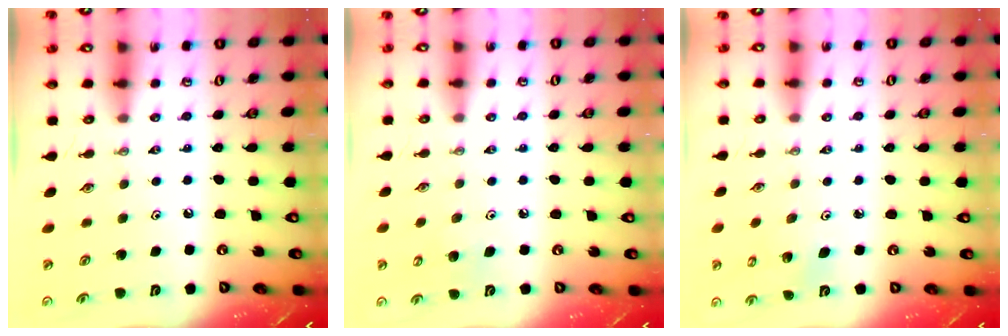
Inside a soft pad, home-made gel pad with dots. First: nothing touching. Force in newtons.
{"total": 5.3, "press": 5.2, "slide": 0.7}
{"total": 3.6, "press": 3.6, "slide": 0.2}